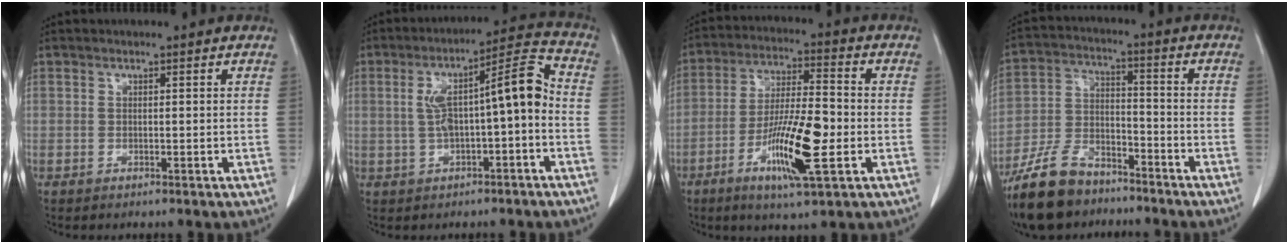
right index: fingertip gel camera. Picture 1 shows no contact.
{"total": 10.8, "force": [-0.6, 1.7, 10.7], "torque": [-0.176, 0.043, -0.006]}
{"total": 13.2, "force": [-4.2, 1.9, 12.3], "torque": [-0.234, -0.009, -0.072]}
{"total": 12.3, "force": [-9.7, 5.2, 5.5], "torque": [-0.125, -0.002, -0.179]}